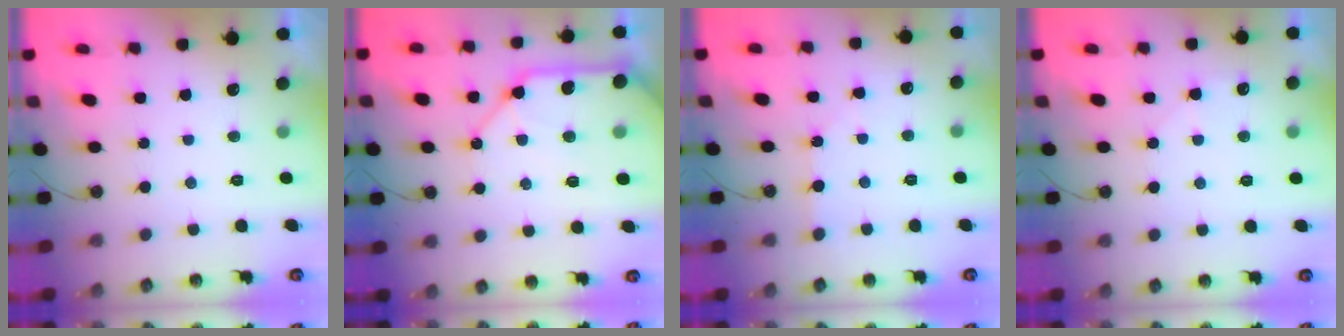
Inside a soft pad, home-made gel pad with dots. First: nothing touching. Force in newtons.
{"total": 16.6, "press": 16.5, "slide": 2.3}
{"total": 1.6, "press": 1.6, "slide": 0.3}
{"total": 5.6, "press": 5.6, "slide": 0.6}